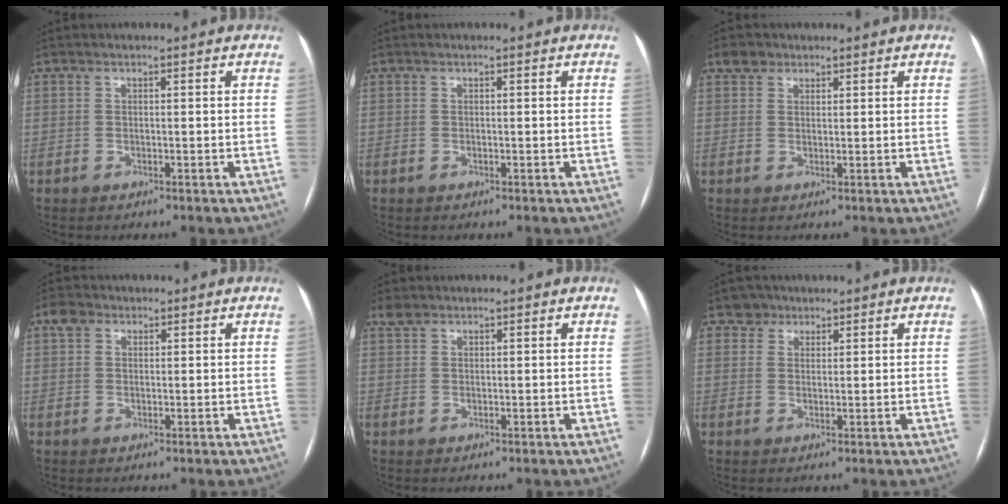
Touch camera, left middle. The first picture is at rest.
{"total": 0.0}
{"total": 2.4, "force": [1.6, 1.7, 0.5], "torque": [-0.011, 0.013, 0.028]}
{"total": 2.4, "force": [1.3, 1.8, 0.9], "torque": [-0.021, 0.017, 0.021]}
{"total": 1.6, "force": [1.3, 0.8, 0.4], "torque": [-0.013, 0.012, 0.027]}
{"total": 2.6, "force": [1.8, 1.8, -0.2], "torque": [0.008, 0.006, 0.024]}